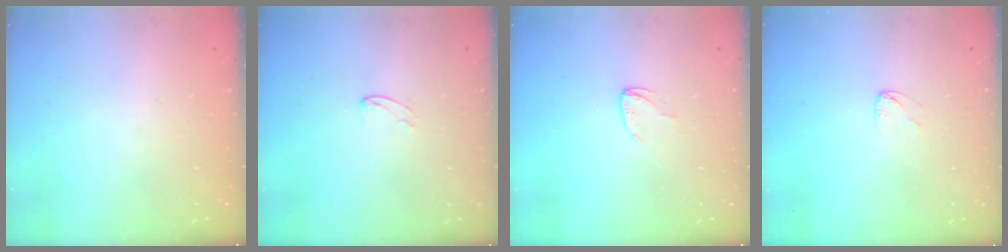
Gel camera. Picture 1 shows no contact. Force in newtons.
{"total": 3.6, "press": 3.6, "slide": 0.3}
{"total": 3.3, "press": 3.3, "slide": 0.2}
{"total": 2.5, "press": 2.5, "slide": 0.2}